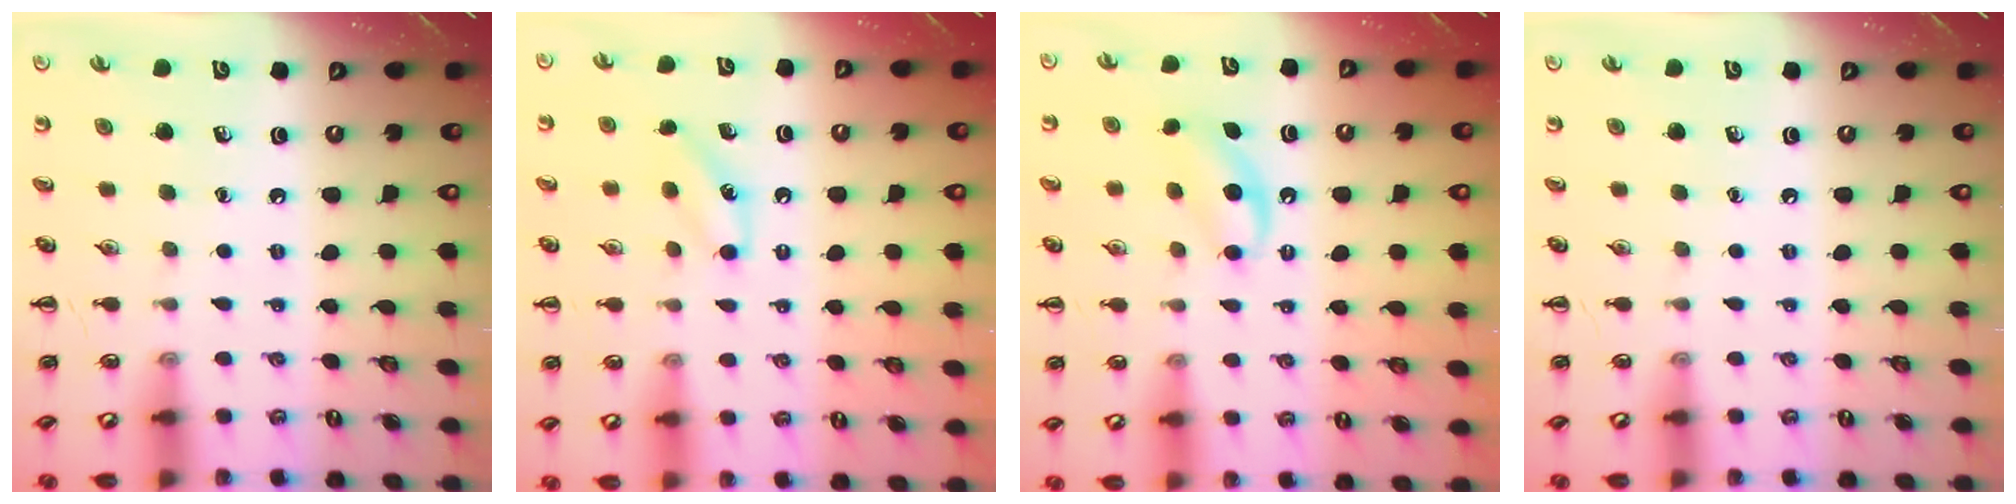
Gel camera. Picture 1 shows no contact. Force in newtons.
{"total": 6.6, "press": 6.4, "slide": 1.6}
{"total": 5.5, "press": 5.3, "slide": 1.6}
{"total": 0.0}